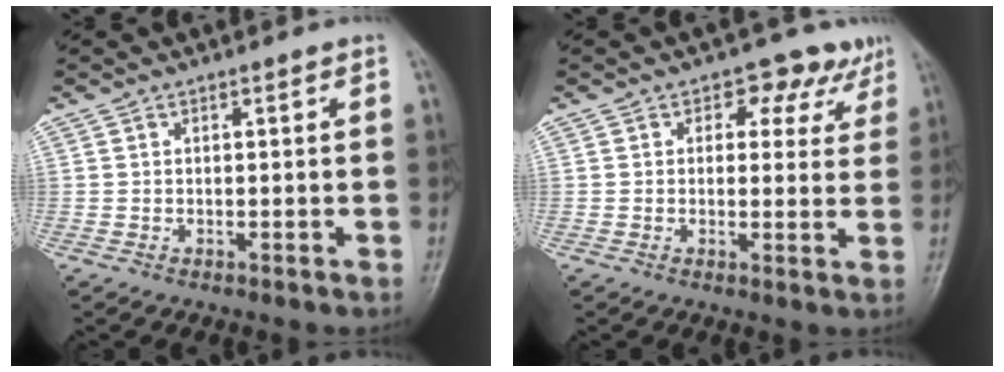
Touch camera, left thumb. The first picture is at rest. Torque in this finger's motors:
{"motor_torque": [-0.01, 0.20, -0.05, 0.12, 0.01]}